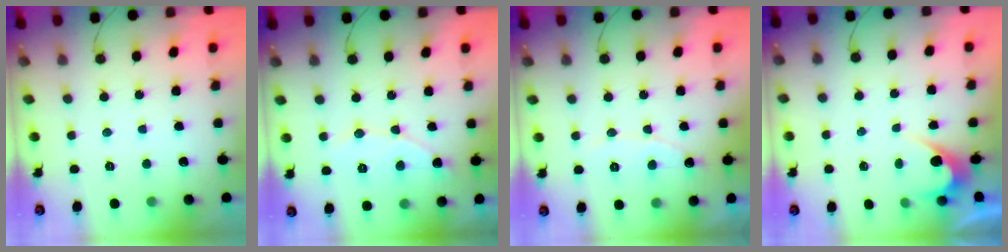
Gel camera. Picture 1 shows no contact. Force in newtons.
{"total": 6.9, "press": 6.9, "slide": 0.3}
{"total": 6.3, "press": 6.3, "slide": 0.4}
{"total": 2.6, "press": 2.6, "slide": 0.1}